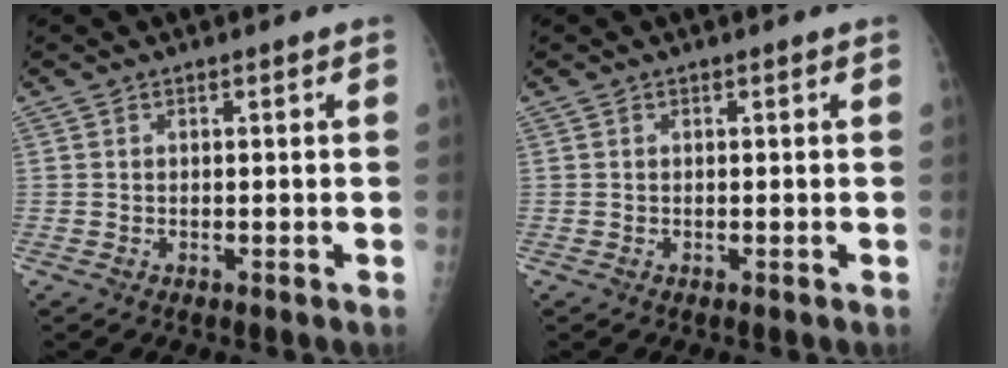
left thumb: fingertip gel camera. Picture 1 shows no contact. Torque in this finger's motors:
{"motor_torque": [-0.05, 0.13, 0.11, 0.06, 0.01]}